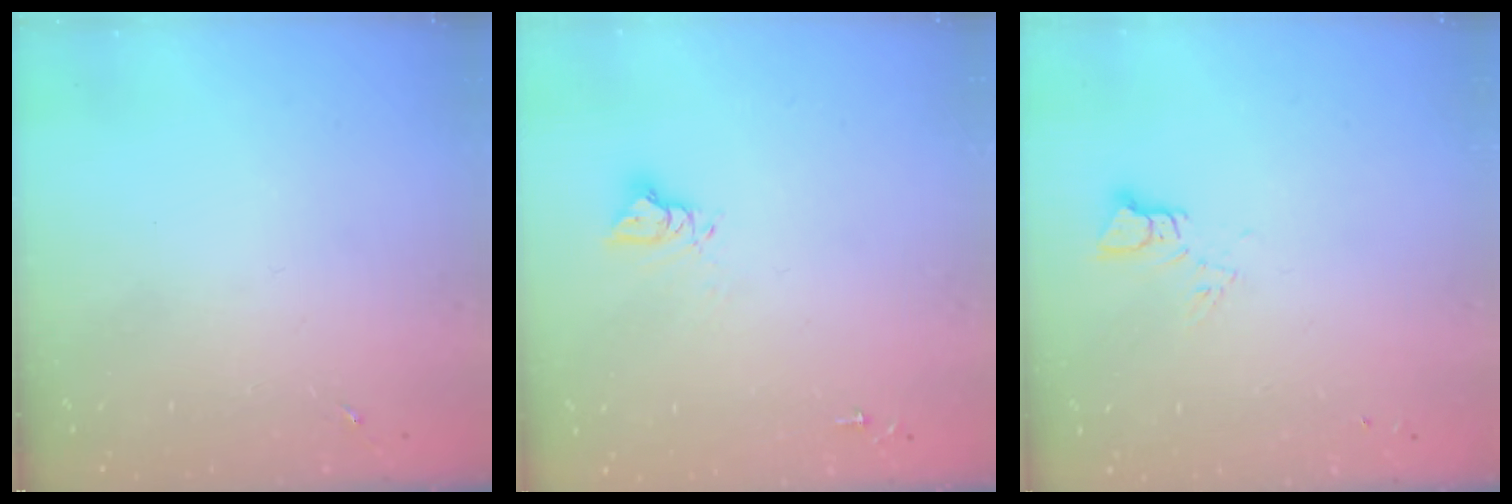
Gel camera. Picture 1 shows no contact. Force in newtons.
{"total": 6.2, "press": 6.2, "slide": 0.3}
{"total": 3.4, "press": 3.4, "slide": 0.2}